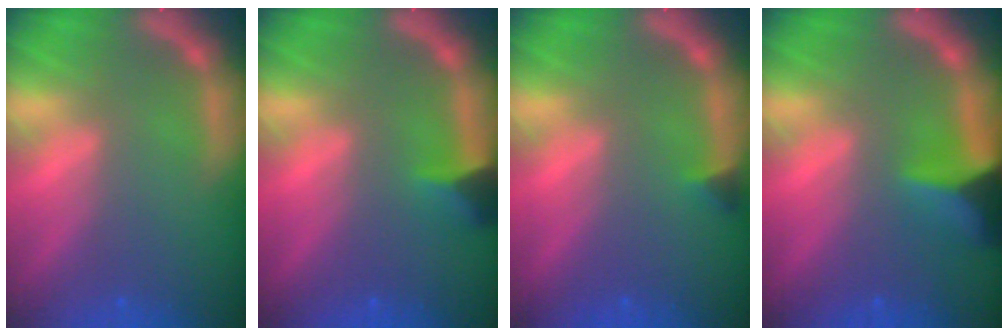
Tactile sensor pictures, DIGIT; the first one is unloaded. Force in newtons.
{"total": 2.4}
{"total": 0.9}
{"total": 5.4}